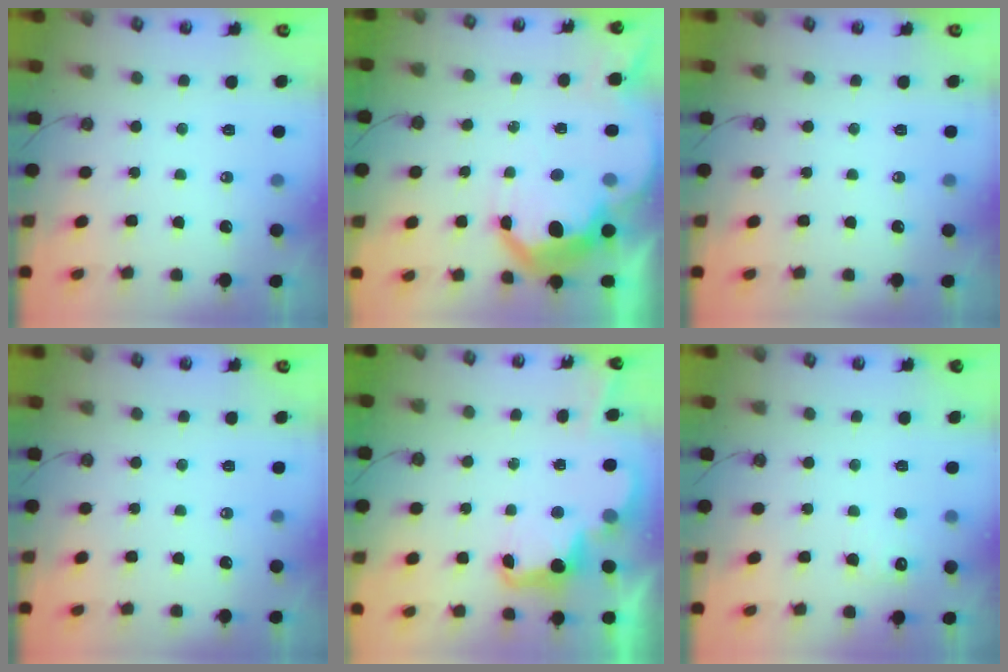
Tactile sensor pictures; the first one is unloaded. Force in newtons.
{"total": 14.7, "press": 14.6, "slide": 0.9}
{"total": 0.0}
{"total": 0.0}
{"total": 3.7, "press": 3.7, "slide": 0.7}
{"total": 5.2, "press": 5.0, "slide": 1.3}